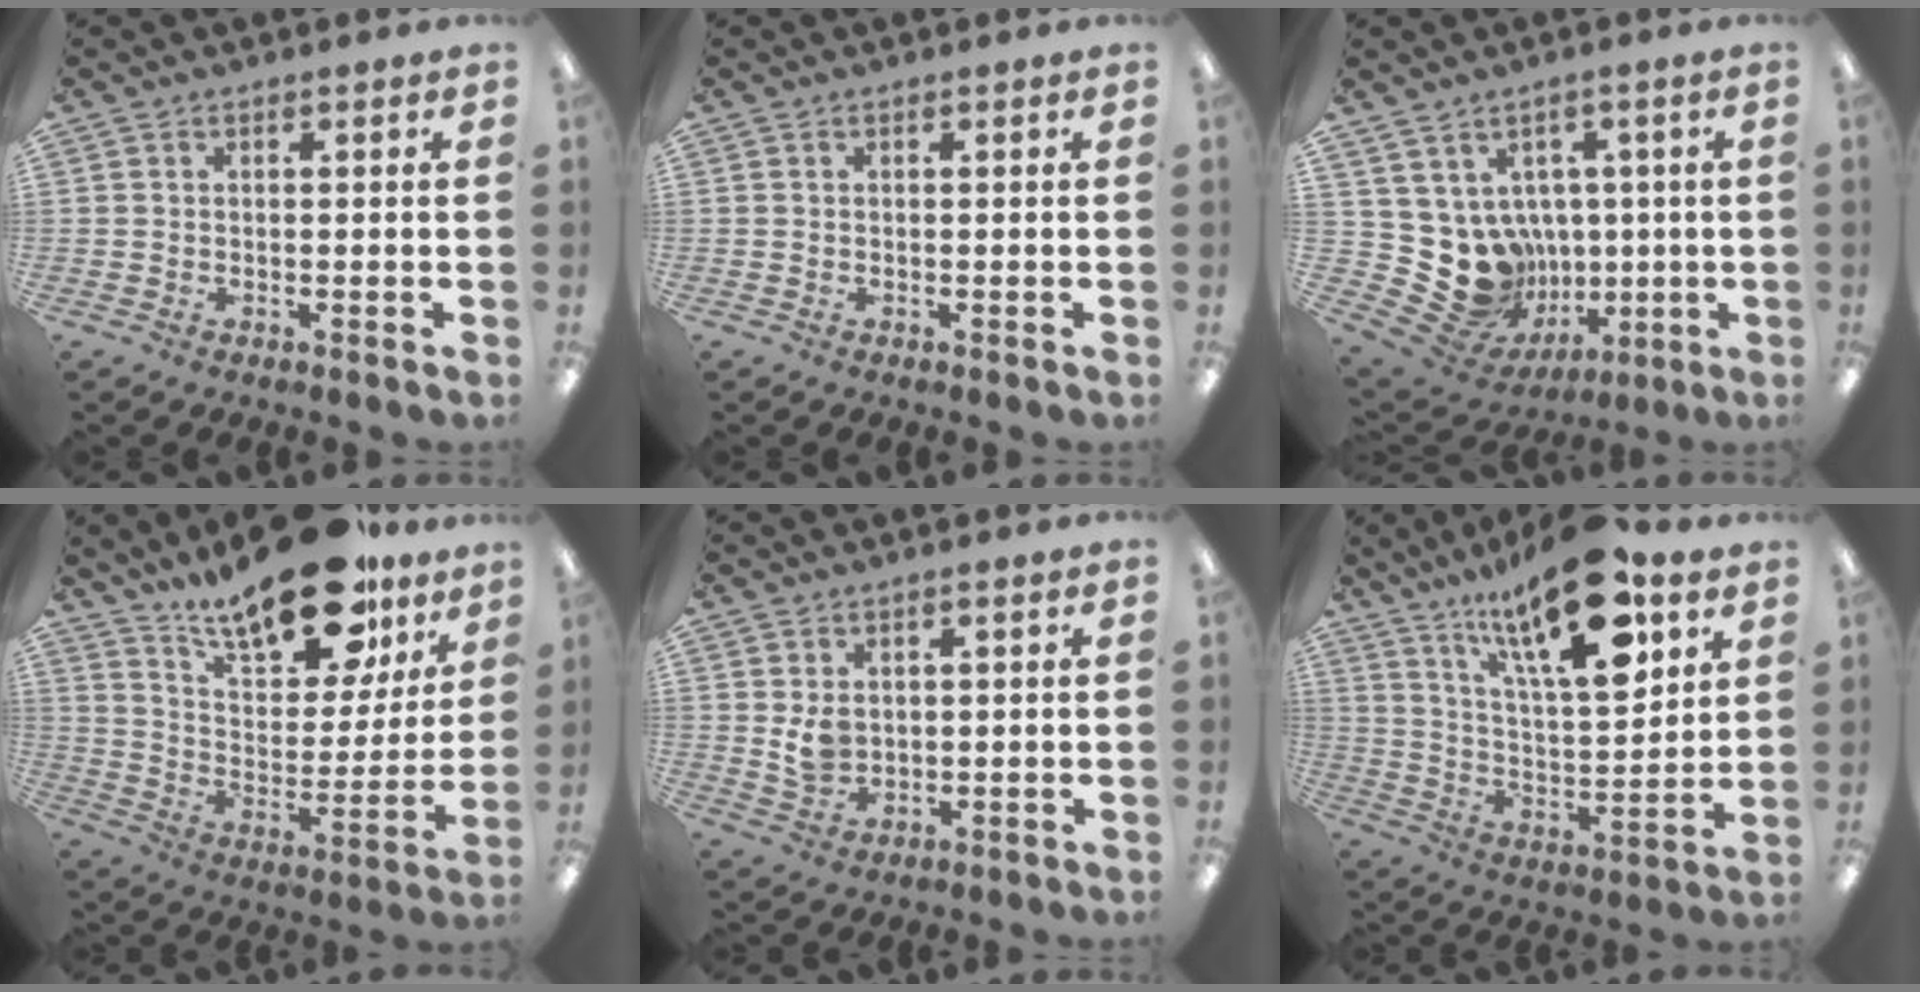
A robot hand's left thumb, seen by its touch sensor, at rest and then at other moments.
{"total": 0.0}
{"total": 12.3, "force": [-0.1, 11.3, 4.9], "torque": [-0.114, -0.031, 0.019]}
{"total": 22.7, "force": [17.3, 8.6, 11.8], "torque": [-0.186, -0.110, 0.297]}
{"total": 4.8, "force": [1.5, 3.5, 3.0], "torque": [-0.052, -0.003, 0.024]}
{"total": 20.0, "force": [13.0, 7.1, 13.5], "torque": [-0.214, -0.069, 0.210]}